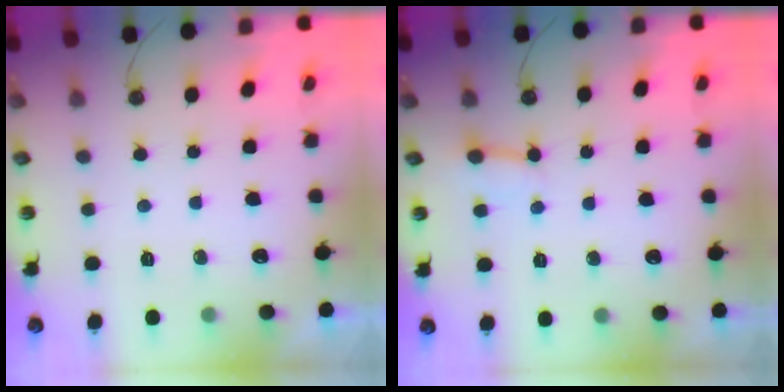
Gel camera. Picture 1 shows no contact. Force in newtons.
{"total": 2.4, "press": 2.4, "slide": 0.1}